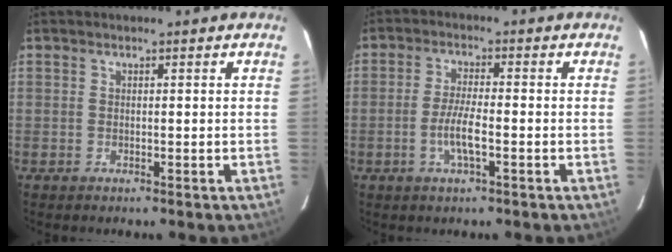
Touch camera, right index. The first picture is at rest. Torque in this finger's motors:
{"motor_torque": [0.99, -0.36, 0.48, 0.13]}